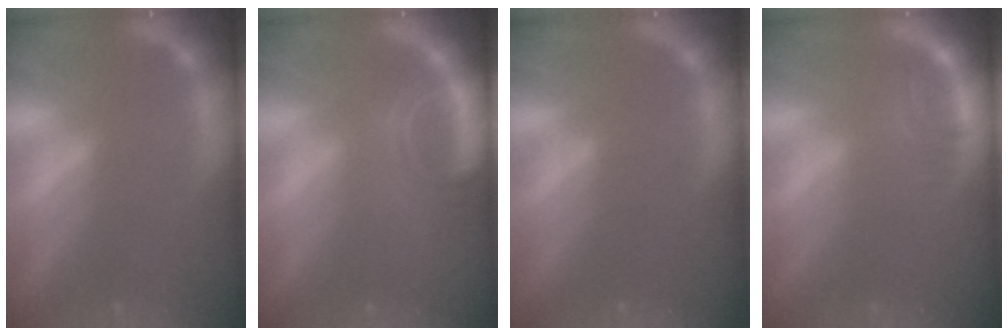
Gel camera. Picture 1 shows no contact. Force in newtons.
{"total": 6.1}
{"total": 0.0}
{"total": 2.9}